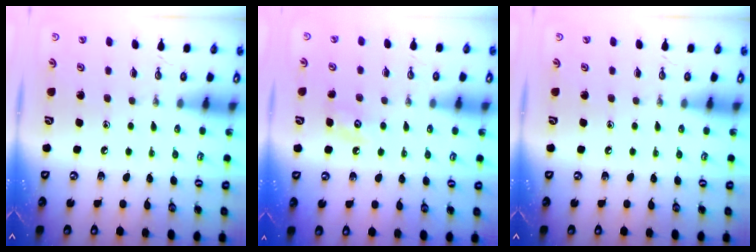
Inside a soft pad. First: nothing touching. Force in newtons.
{"total": 3.8, "press": 3.8, "slide": 0.5}
{"total": 0.0}